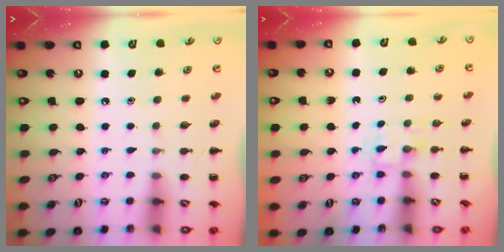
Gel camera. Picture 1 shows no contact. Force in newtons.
{"total": 2.6, "press": 2.4, "slide": 1.0}